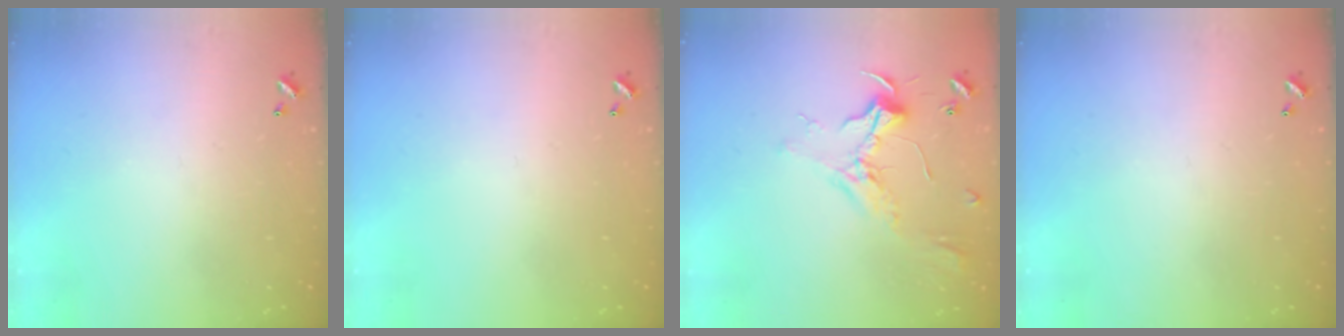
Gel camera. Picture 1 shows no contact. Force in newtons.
{"total": 0.0}
{"total": 2.3, "press": 2.2, "slide": 0.7}
{"total": 0.0}